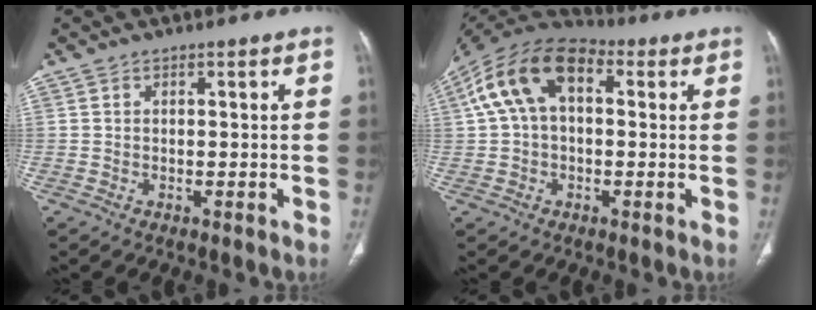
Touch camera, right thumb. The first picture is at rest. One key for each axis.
{"total": 14.6, "fx": 3.2, "fy": 8.9, "fz": 11.1, "tx": -0.200, "ty": 0.042, "tz": 0.047}